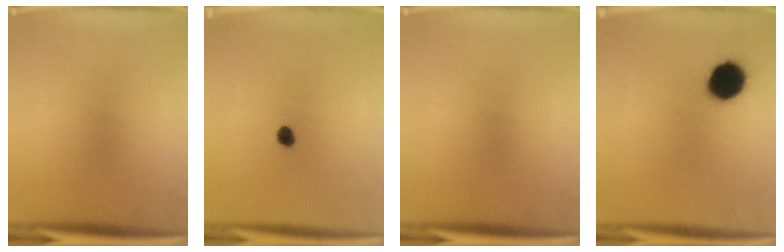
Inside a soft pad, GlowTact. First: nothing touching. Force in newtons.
{"total": 2.1}
{"total": 0.0}
{"total": 10.0}